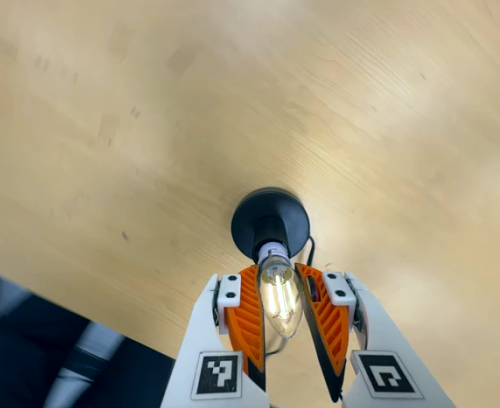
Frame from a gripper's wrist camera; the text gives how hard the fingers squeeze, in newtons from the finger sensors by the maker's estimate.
{"total": 15.2, "left": 14.8, "right": 15.7}